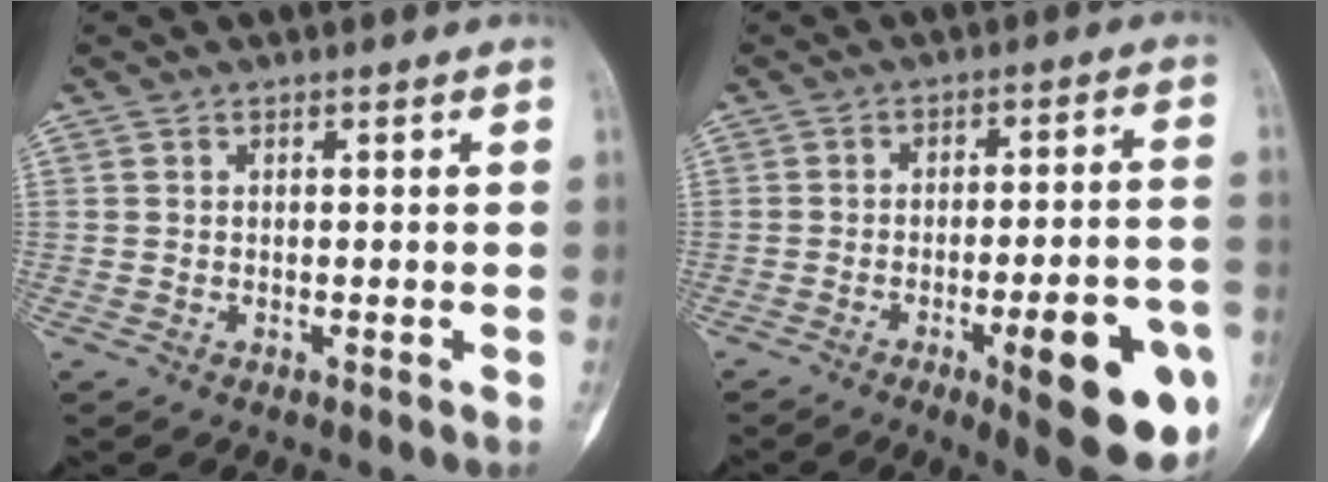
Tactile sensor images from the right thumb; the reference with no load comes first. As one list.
[{"total": 18.3, "force": [-7.1, 4.7, 16.2], "torque": [-0.163, 0.019, -0.083]}]